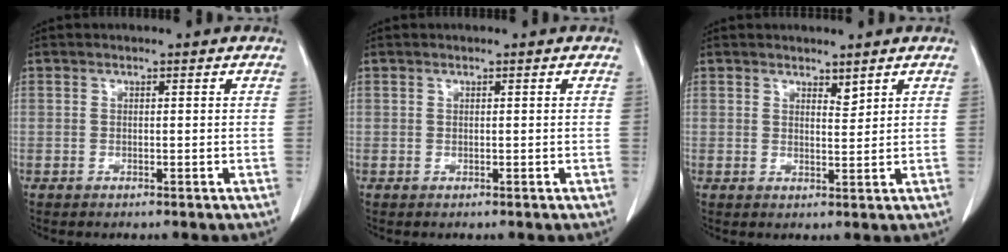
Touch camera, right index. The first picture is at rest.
{"total": 0.0}
{"total": 1.6, "force": [1.4, 0.4, 0.7], "torque": [-0.011, -0.007, 0.024]}